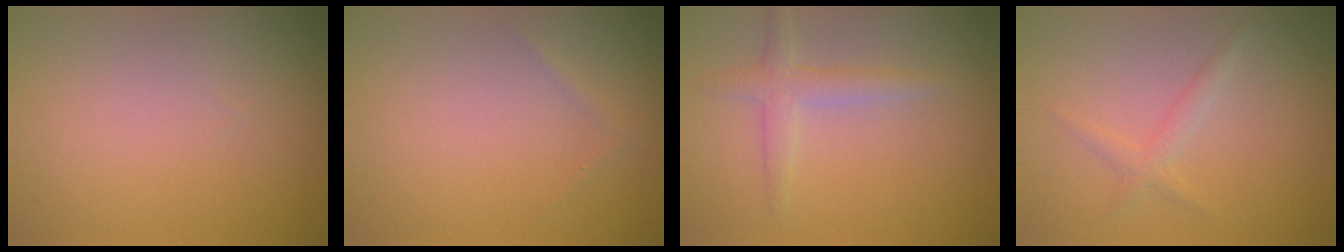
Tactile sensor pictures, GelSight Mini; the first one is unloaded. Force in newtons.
{"total": 0.5, "press": 0.5, "slide": 0.0}
{"total": 2.2, "press": 2.2, "slide": 0.1}
{"total": 1.4, "press": 1.4, "slide": 0.1}